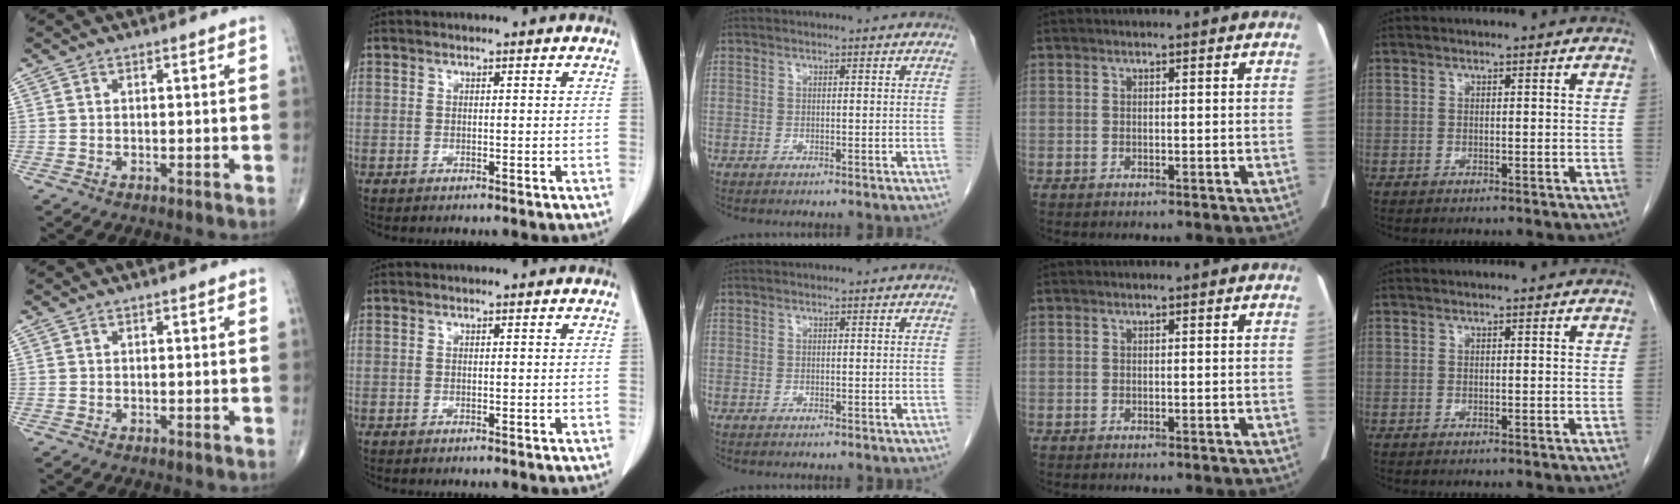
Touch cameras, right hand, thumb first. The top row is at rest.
{}